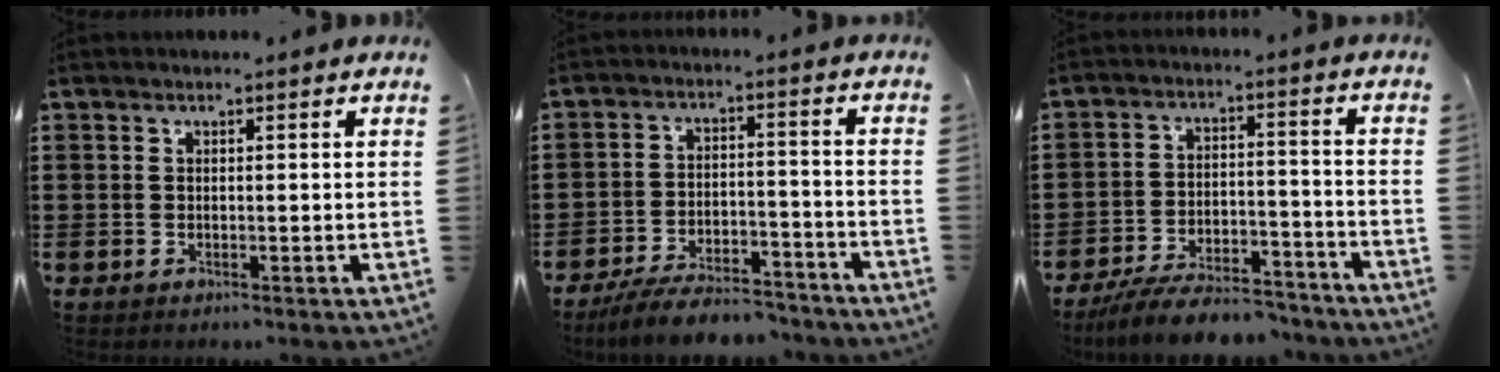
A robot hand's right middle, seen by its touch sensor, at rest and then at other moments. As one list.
[{"total": 7.0, "force": [-6.7, 1.3, 1.7], "torque": [-0.024, 0.018, -0.128]}, {"total": 8.0, "force": [-7.6, 1.4, 2.1], "torque": [-0.035, 0.020, -0.145]}]